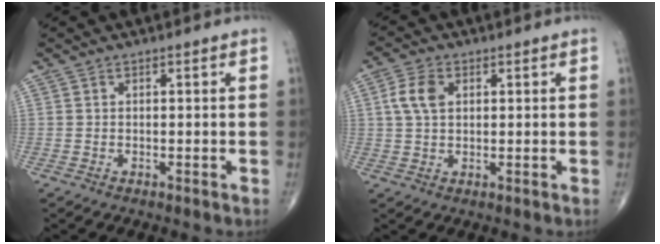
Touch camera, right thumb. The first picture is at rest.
{"total": 5.2, "force": [1.4, 3.3, 3.8], "torque": [-0.079, 0.004, 0.024]}